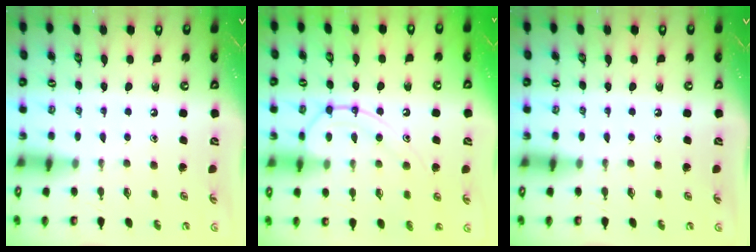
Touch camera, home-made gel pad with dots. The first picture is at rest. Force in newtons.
{"total": 14.4, "press": 14.3, "slide": 1.3}
{"total": 0.0}